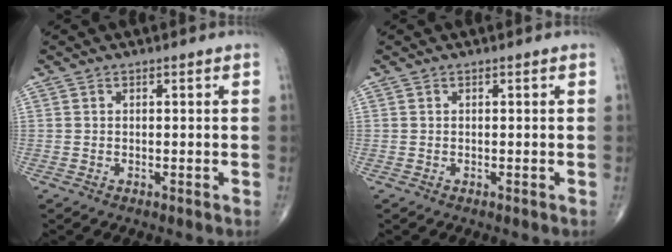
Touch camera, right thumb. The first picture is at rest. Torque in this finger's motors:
{"motor_torque": [0.05, 0.05, -0.05, -0.05, 0.00]}